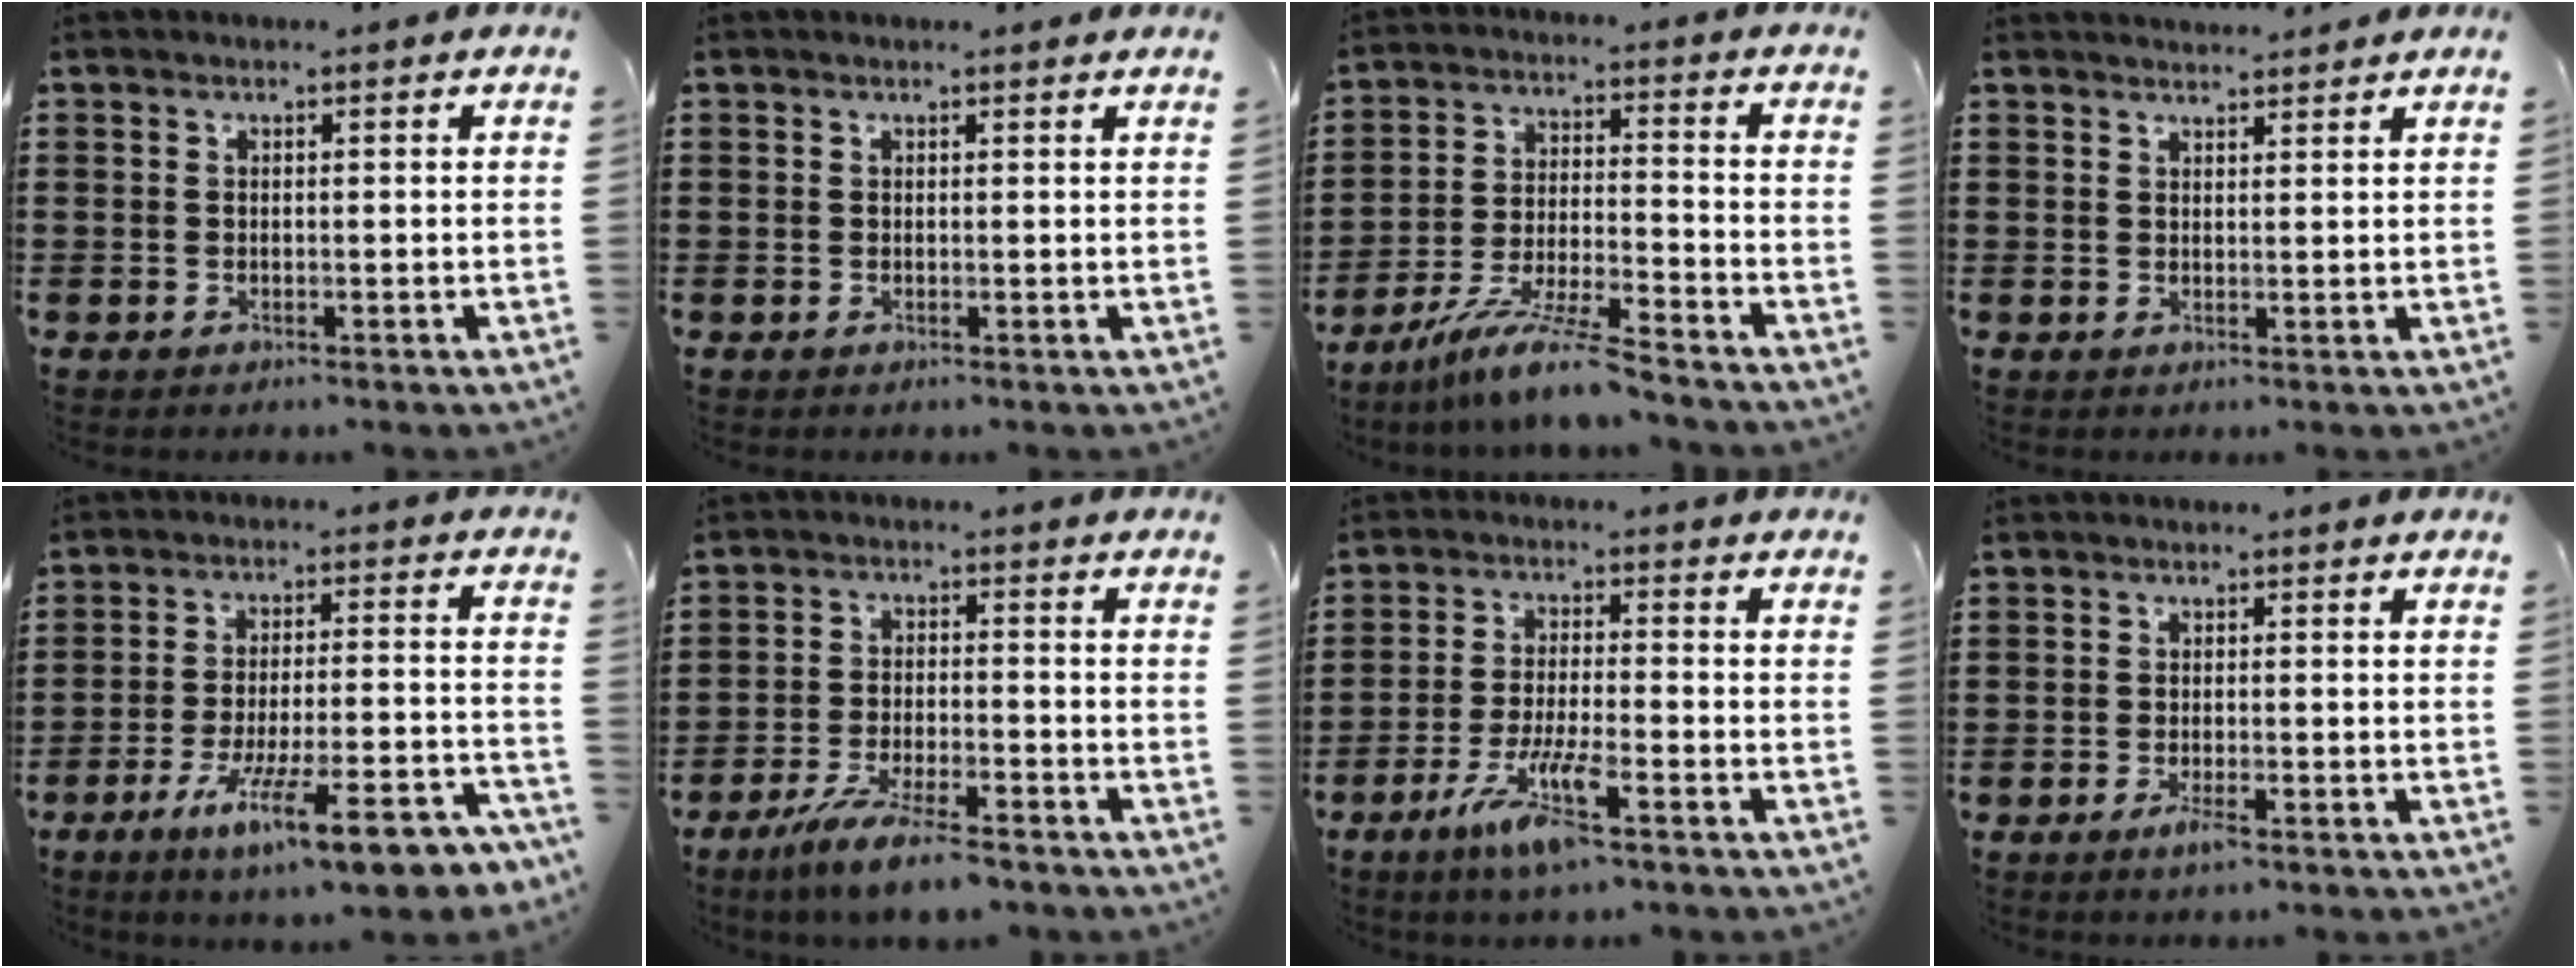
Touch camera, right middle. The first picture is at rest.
{"total": 0.0}
{"total": 9.1, "force": [-7.8, -0.2, 4.8], "torque": [-0.101, -0.007, -0.153]}
{"total": 1.8, "force": [1.8, 0.0, 0.1], "torque": [-0.006, 0.003, 0.035]}
{"total": 12.8, "force": [-8.9, 1.7, 9.1], "torque": [-0.151, 0.017, -0.156]}
{"total": 6.7, "force": [-5.5, 0.5, 3.8], "torque": [-0.085, -0.012, -0.106]}
{"total": 7.6, "force": [-4.6, 1.1, 6.0], "torque": [-0.128, -0.010, -0.086]}
{"total": 2.2, "force": [-1.2, 0.4, 1.7], "torque": [-0.036, -0.005, -0.024]}